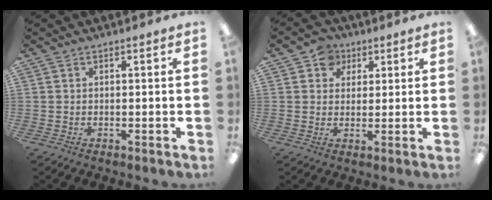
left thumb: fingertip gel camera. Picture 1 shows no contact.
{"total": 5.7, "force": [3.0, 4.6, 1.4], "torque": [-0.022, -0.001, 0.052]}